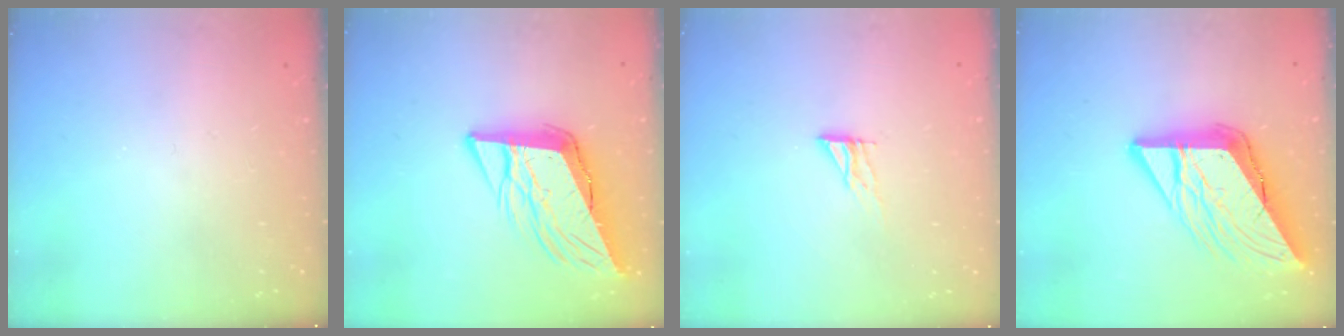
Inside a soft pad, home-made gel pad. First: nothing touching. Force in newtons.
{"total": 12.3, "press": 11.7, "slide": 3.6}
{"total": 6.3, "press": 6.3, "slide": 0.6}
{"total": 17.8, "press": 17.7, "slide": 2.2}